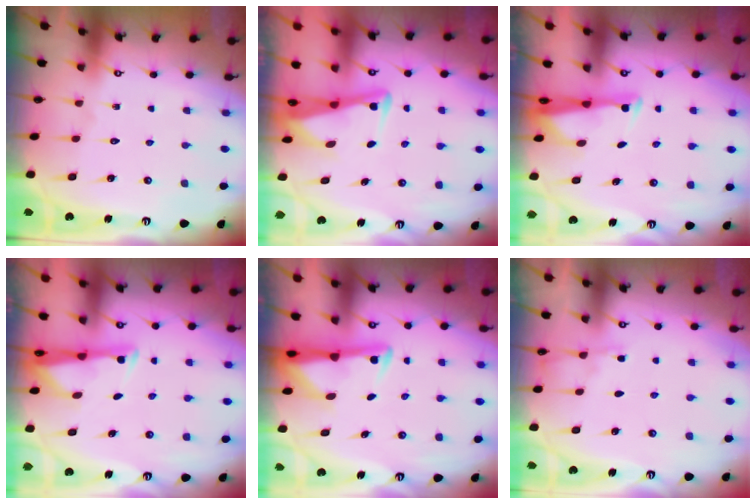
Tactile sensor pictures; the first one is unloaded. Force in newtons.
{"total": 4.6, "press": 4.5, "slide": 0.8}
{"total": 2.9, "press": 2.8, "slide": 0.7}
{"total": 2.8, "press": 2.8, "slide": 0.4}
{"total": 2.9, "press": 2.8, "slide": 0.5}
{"total": 2.5, "press": 2.5, "slide": 0.4}